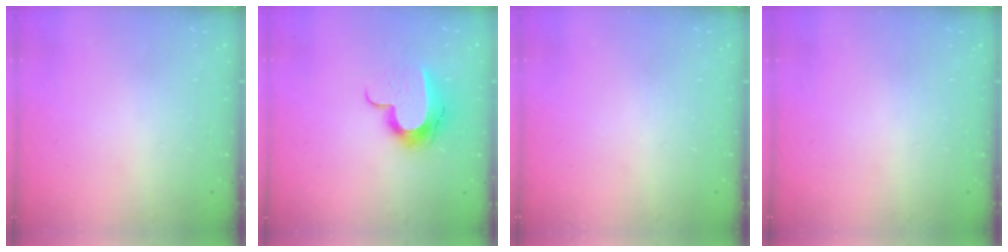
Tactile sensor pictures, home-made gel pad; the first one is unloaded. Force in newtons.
{"total": 11.2, "press": 11.1, "slide": 0.7}
{"total": 0.0}
{"total": 0.0}